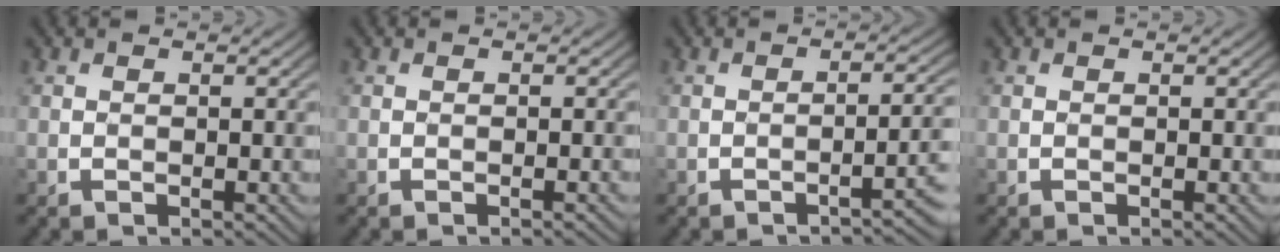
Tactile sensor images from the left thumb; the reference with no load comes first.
{"total": 0.6, "force": [-0.3, 0.1, 0.5], "torque": [-0.004, 0.004, -0.009]}
{"total": 5.1, "force": [-2.4, 1.3, 4.3], "torque": [-0.045, 0.016, -0.037]}
{"total": 0.0}